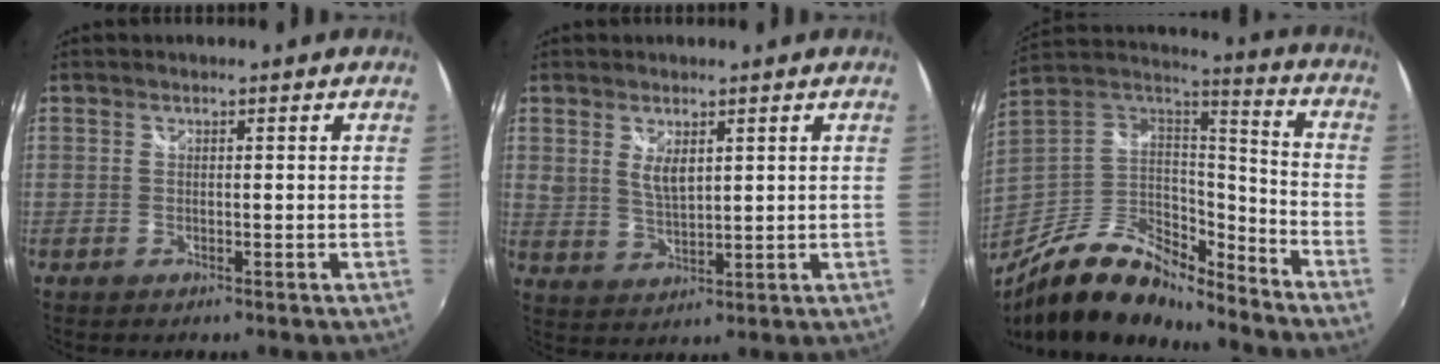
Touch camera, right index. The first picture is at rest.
{"total": 4.3, "force": [1.9, 2.1, 3.3], "torque": [-0.055, -0.005, 0.036]}
{"total": 19.8, "force": [-13.8, 8.9, 11.1], "torque": [-0.226, -0.006, -0.242]}